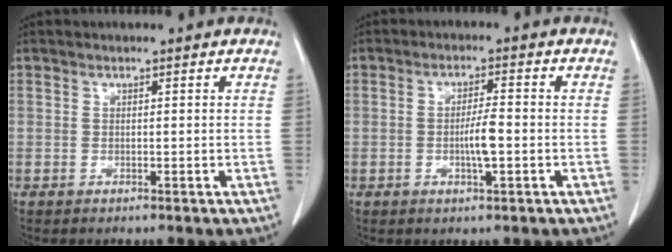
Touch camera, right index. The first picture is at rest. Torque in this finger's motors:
{"motor_torque": [0.66, 0.19, 0.38, 0.05]}